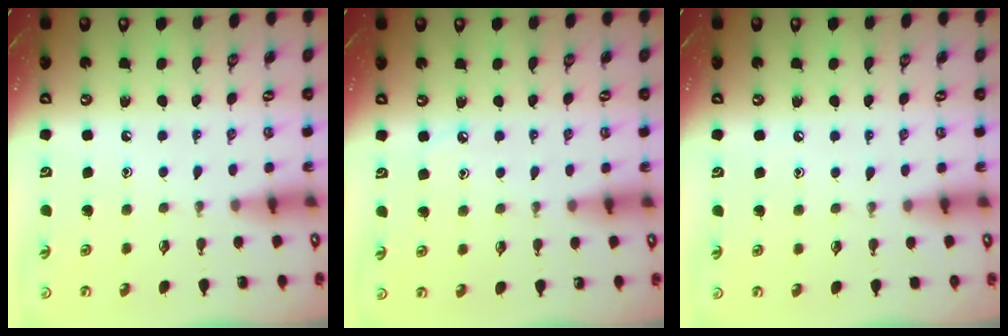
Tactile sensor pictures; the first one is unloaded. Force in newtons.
{"total": 2.7, "press": 2.7, "slide": 0.4}
{"total": 5.3, "press": 5.2, "slide": 0.7}